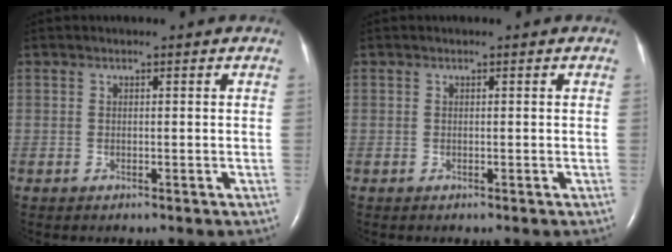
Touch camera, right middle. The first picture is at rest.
{"total": 0.0}